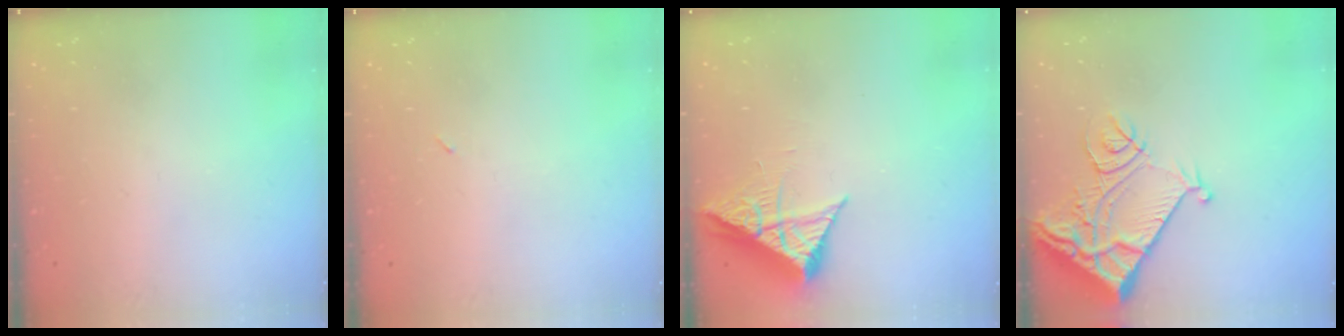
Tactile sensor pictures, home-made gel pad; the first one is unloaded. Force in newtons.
{"total": 2.1, "press": 1.9, "slide": 1.0}
{"total": 8.9, "press": 8.9, "slide": 0.9}
{"total": 13.6, "press": 13.5, "slide": 1.7}